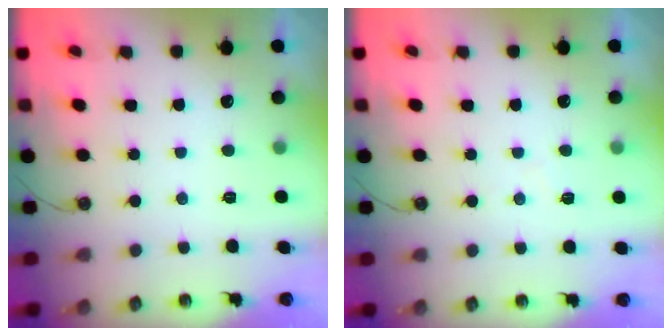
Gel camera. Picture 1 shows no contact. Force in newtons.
{"total": 5.1, "press": 5.0, "slide": 0.7}